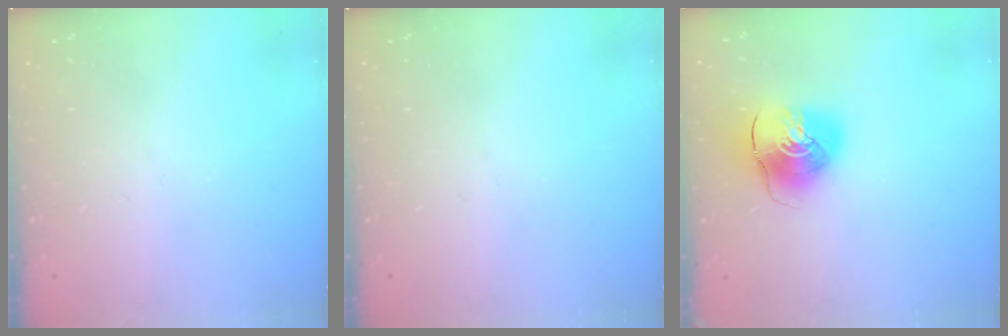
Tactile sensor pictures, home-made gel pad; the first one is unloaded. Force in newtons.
{"total": 0.0}
{"total": 11.3, "press": 11.2, "slide": 1.4}